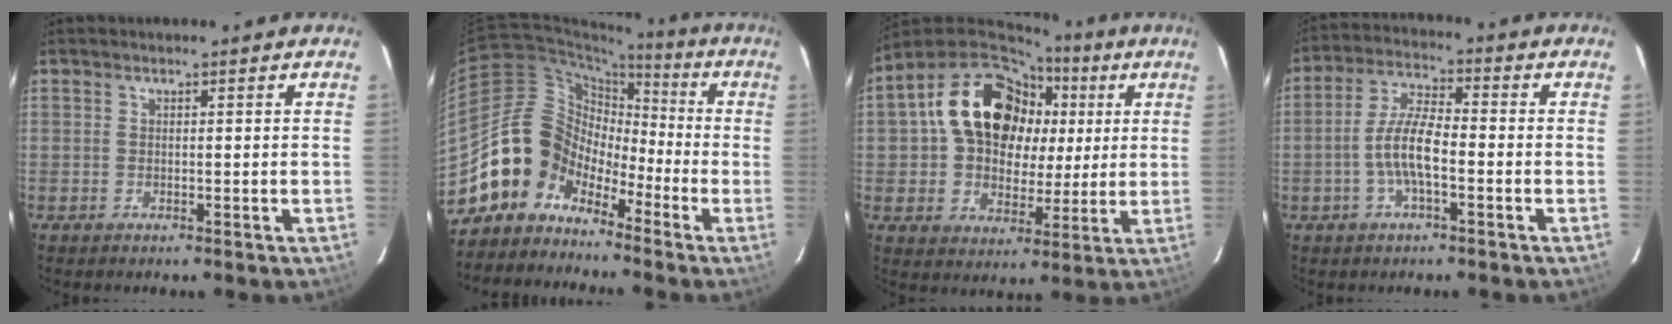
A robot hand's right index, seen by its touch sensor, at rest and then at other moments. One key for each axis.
{"total": 10.3, "fx": -6.2, "fy": 8.0, "fz": 2.0, "tx": -0.044, "ty": 0.043, "tz": -0.134}
{"total": 18.8, "fx": 5.5, "fy": 14.4, "fz": 10.9, "tx": -0.234, "ty": 0.057, "tz": 0.104}
{"total": 7.9, "fx": -2.4, "fy": 2.4, "fz": 7.2, "tx": -0.147, "ty": 0.007, "tz": -0.046}